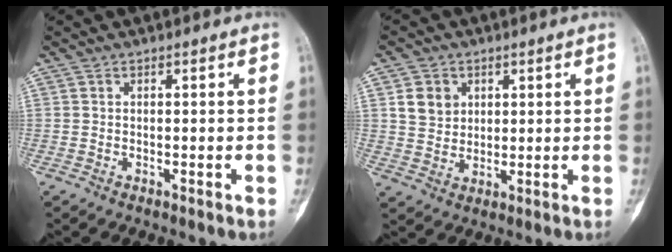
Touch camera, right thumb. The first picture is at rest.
{"total": 5.6, "force": [2.1, 4.8, 2.1], "torque": [-0.009, -0.006, 0.039]}